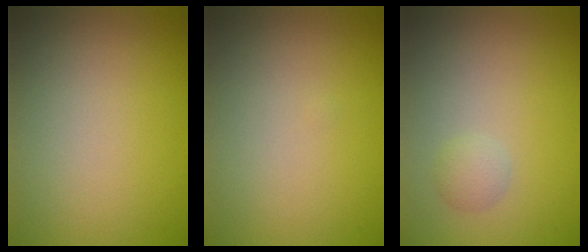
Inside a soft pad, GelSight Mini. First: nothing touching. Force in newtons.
{"total": 0.0}
{"total": 1.2, "press": 1.1, "slide": 0.1}